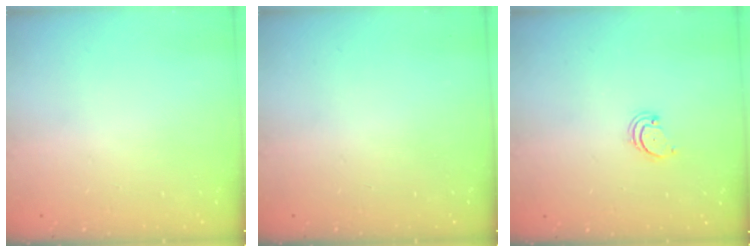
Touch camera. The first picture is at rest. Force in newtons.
{"total": 0.0}
{"total": 2.6, "press": 2.5, "slide": 0.5}